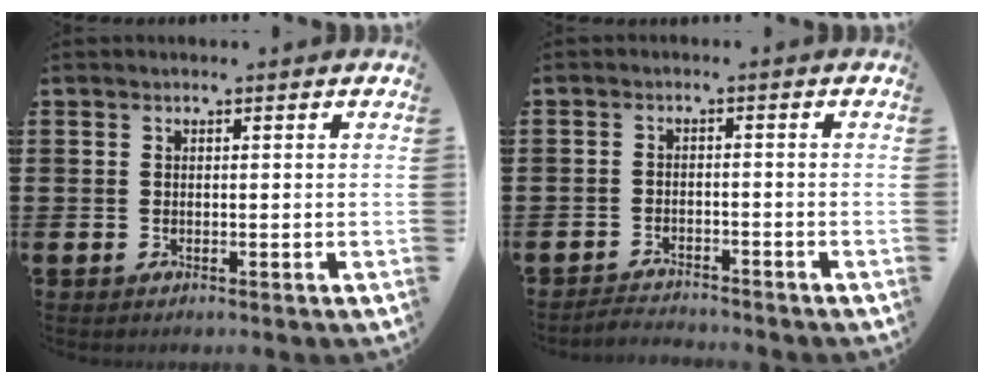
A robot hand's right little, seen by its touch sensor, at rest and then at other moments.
{"total": 2.2, "force": [-2.2, 0.0, -0.2], "torque": [-0.003, 0.003, -0.047]}